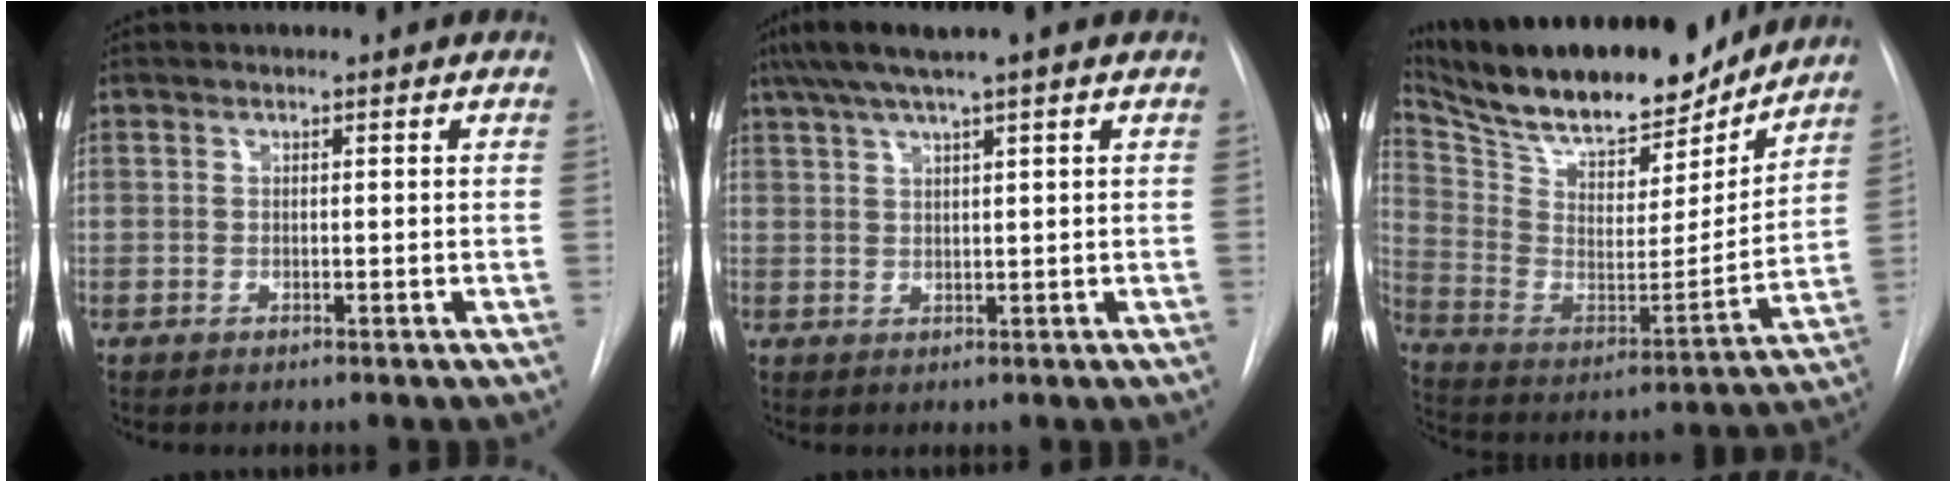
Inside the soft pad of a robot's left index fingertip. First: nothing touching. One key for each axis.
{"total": 6.3, "fx": 4.4, "fy": -0.4, "fz": 4.5, "tx": -0.085, "ty": 0.033, "tz": 0.077}
{"total": 25.2, "fx": 21.5, "fy": 7.1, "fz": 11.0, "tx": -0.211, "ty": -0.004, "tz": 0.336}